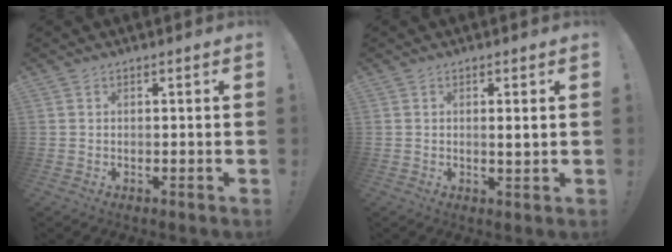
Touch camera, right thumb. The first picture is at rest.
{"total": 2.1, "force": [0.5, 0.0, 2.0], "torque": [-0.026, -0.010, 0.004]}